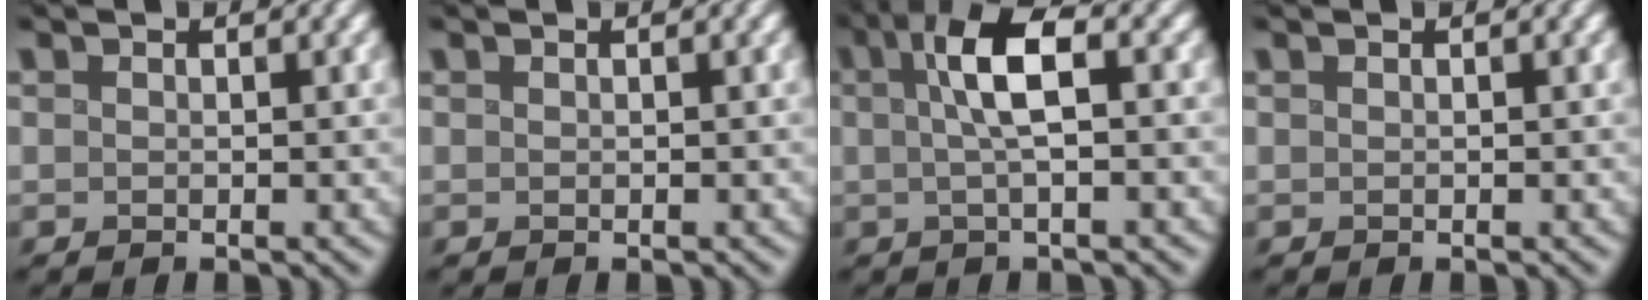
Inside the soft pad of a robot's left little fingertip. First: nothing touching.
{"total": 0.0}
{"total": 4.8, "force": [0.6, 1.6, 4.5], "torque": [-0.092, 0.015, 0.008]}
{"total": 0.0}